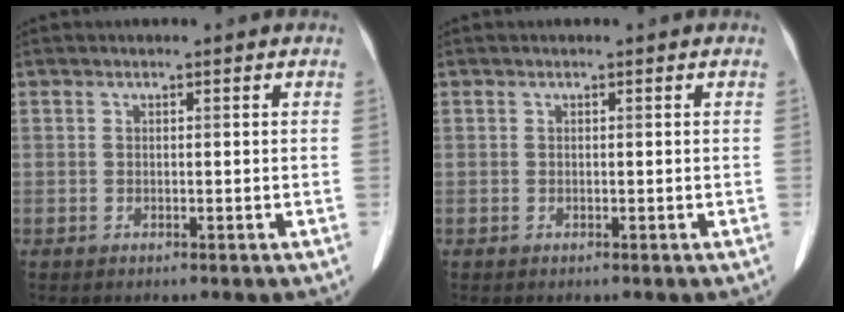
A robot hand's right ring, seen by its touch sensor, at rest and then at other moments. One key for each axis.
{"total": 0.0}